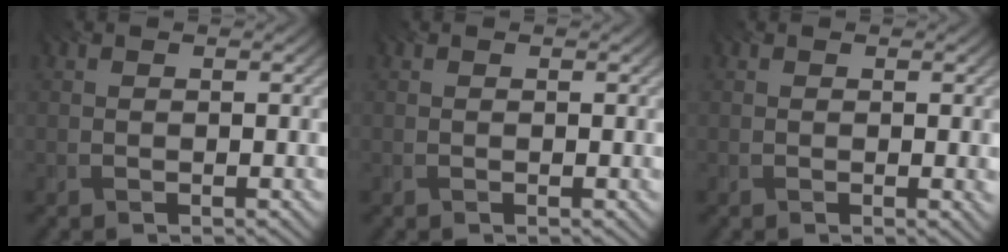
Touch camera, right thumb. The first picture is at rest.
{"total": 0.0}
{"total": 0.7, "force": [0.1, 0.1, 0.7], "torque": [-0.009, -0.003, 0.000]}